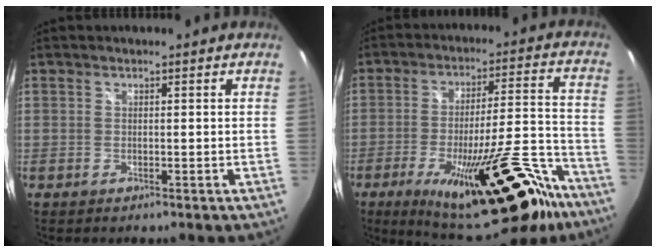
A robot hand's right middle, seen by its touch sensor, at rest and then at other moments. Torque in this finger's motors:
{"motor_torque": [1.13, -1.01, 0.91, 0.21]}